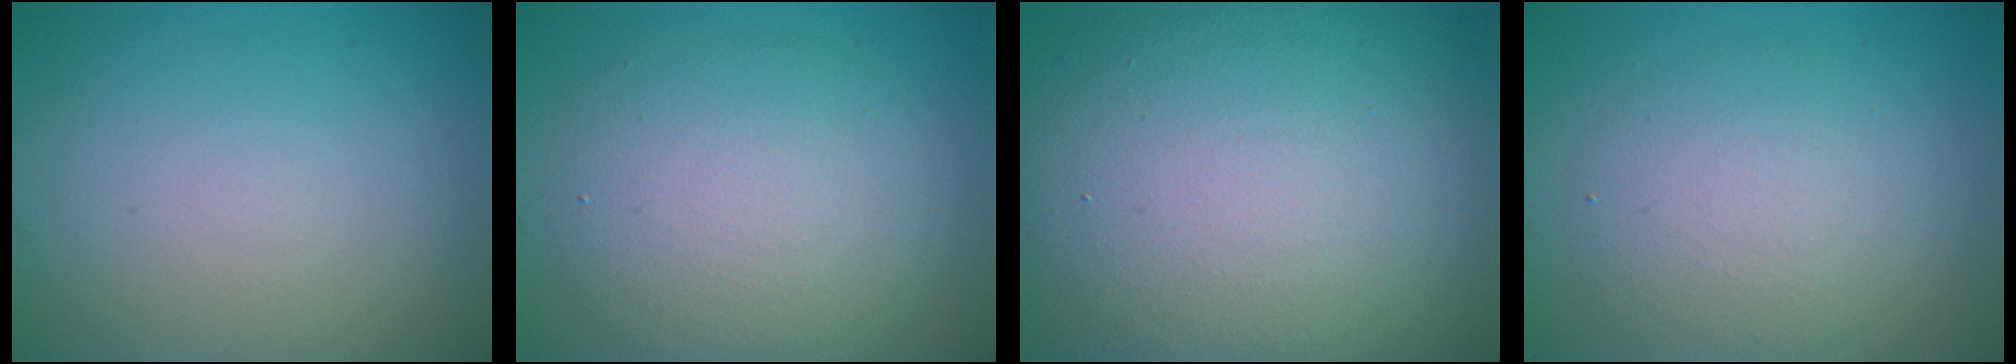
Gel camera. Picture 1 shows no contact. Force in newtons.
{"total": 5.9, "press": 5.9, "slide": 0.2}
{"total": 16.1, "press": 16.1, "slide": 0.7}
{"total": 3.9, "press": 3.9, "slide": 0.2}